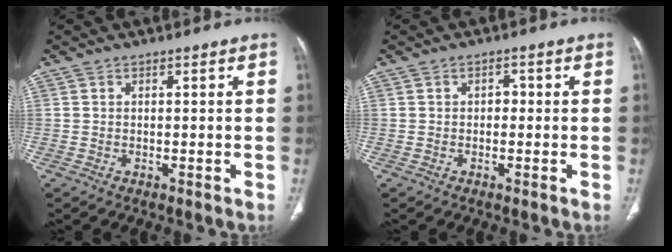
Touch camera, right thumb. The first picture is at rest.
{"total": 1.4, "force": [-0.1, 1.1, 0.9], "torque": [-0.004, 0.005, -0.008]}